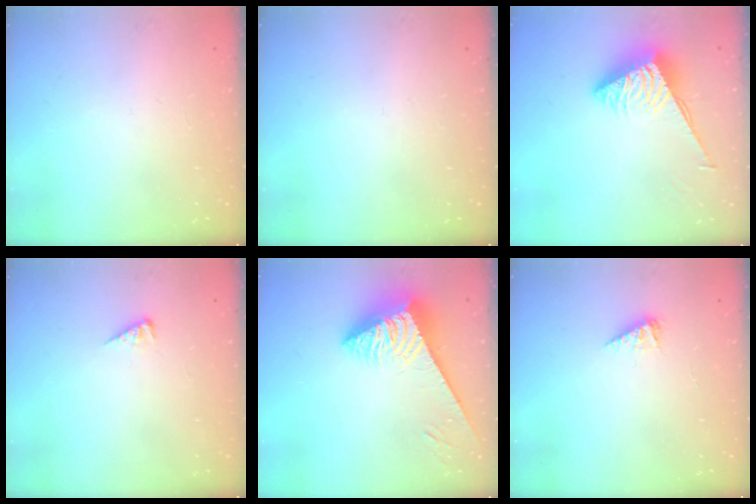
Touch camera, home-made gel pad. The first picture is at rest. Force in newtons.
{"total": 0.0}
{"total": 3.8, "press": 3.8, "slide": 0.4}
{"total": 2.5, "press": 2.5, "slide": 0.4}
{"total": 6.5, "press": 6.4, "slide": 1.0}
{"total": 2.5, "press": 2.5, "slide": 0.4}